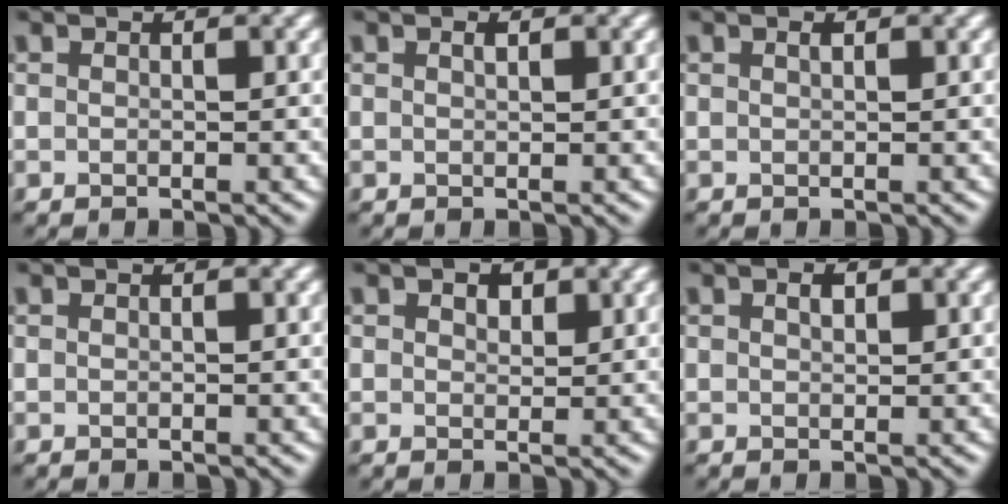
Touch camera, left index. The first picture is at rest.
{"total": 0.6, "force": [0.4, 0.2, 0.5], "torque": [-0.010, 0.001, 0.007]}
{"total": 0.5, "force": [0.3, 0.2, 0.4], "torque": [-0.008, 0.002, 0.006]}
{"total": 0.0}
{"total": 1.7, "force": [0.9, 1.0, 0.9], "torque": [-0.011, -0.001, 0.016]}
{"total": 1.1, "force": [0.5, 0.6, 0.8], "torque": [-0.014, 0.001, 0.010]}